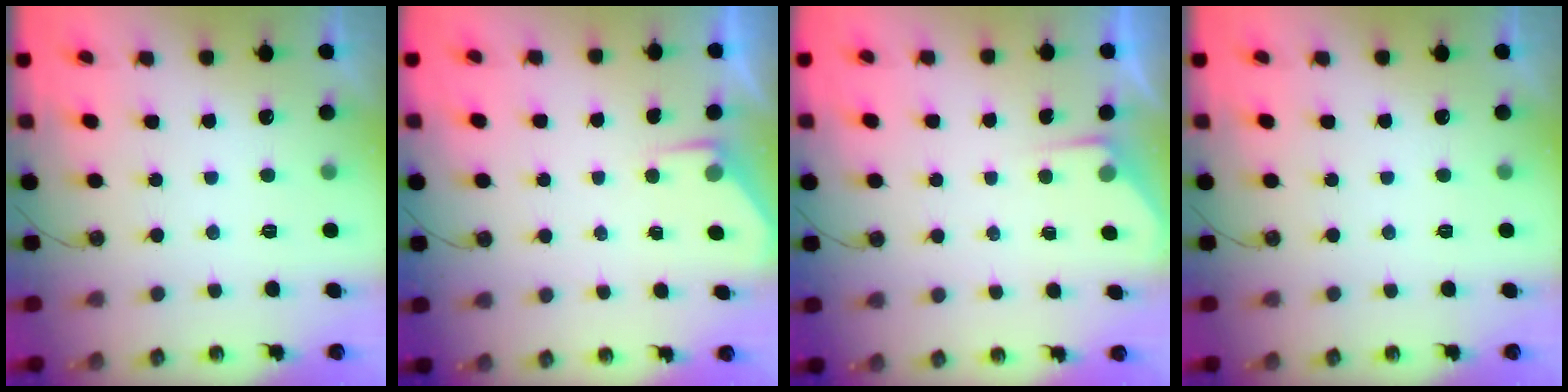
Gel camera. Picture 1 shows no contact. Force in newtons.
{"total": 2.8, "press": 2.8, "slide": 0.5}
{"total": 3.5, "press": 3.4, "slide": 0.5}
{"total": 0.0}